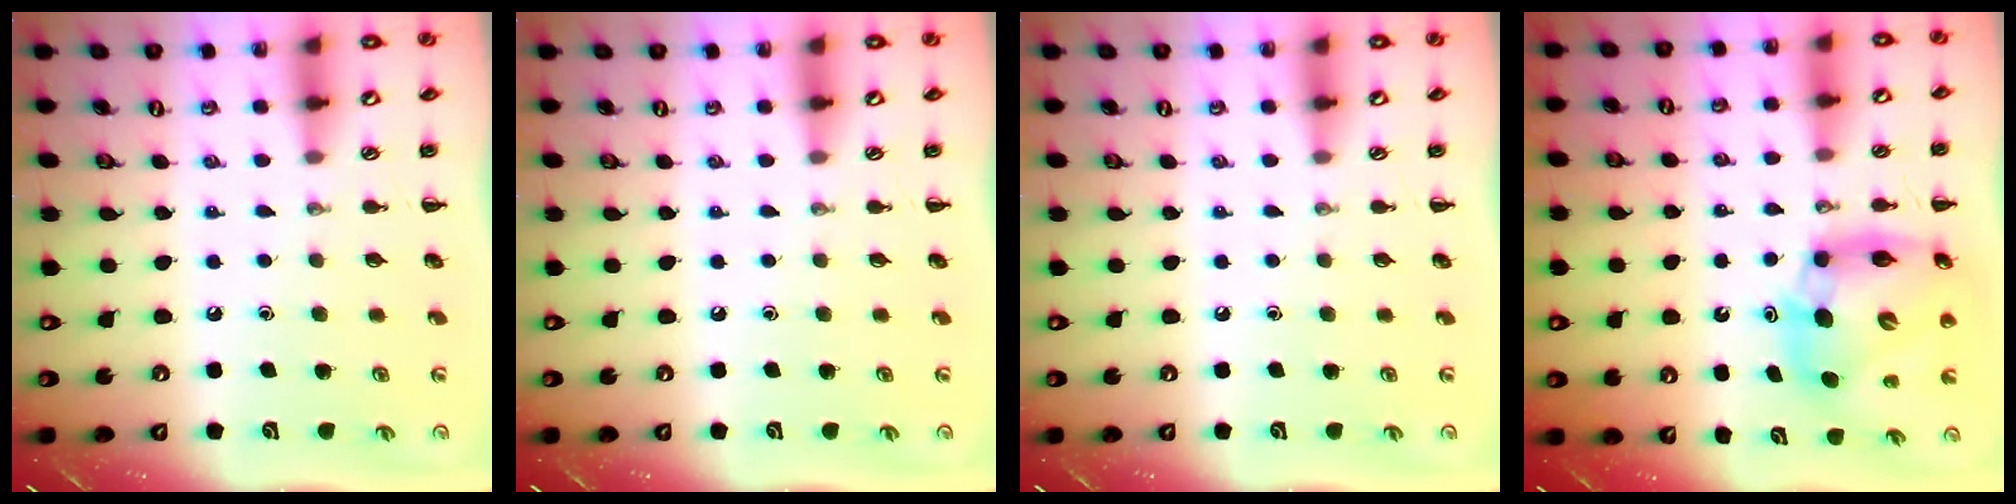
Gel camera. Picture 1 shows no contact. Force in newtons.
{"total": 0.0}
{"total": 0.0}
{"total": 12.0, "press": 11.5, "slide": 3.3}